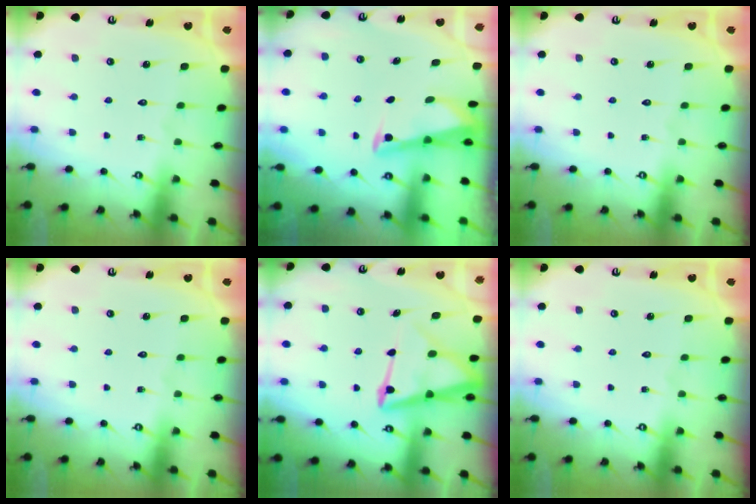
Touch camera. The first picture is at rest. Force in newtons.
{"total": 2.9, "press": 2.9, "slide": 0.4}
{"total": 0.0}
{"total": 0.0}
{"total": 10.8, "press": 10.8, "slide": 1.1}
{"total": 0.0}